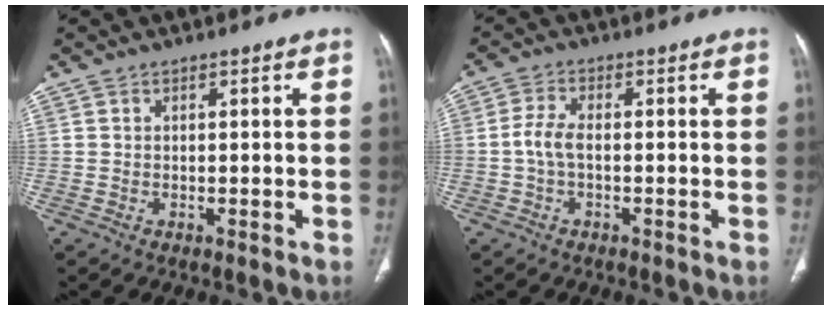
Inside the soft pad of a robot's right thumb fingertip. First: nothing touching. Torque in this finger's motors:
{"motor_torque": [0.29, 0.08, 0.46, 0.38, 0.05]}